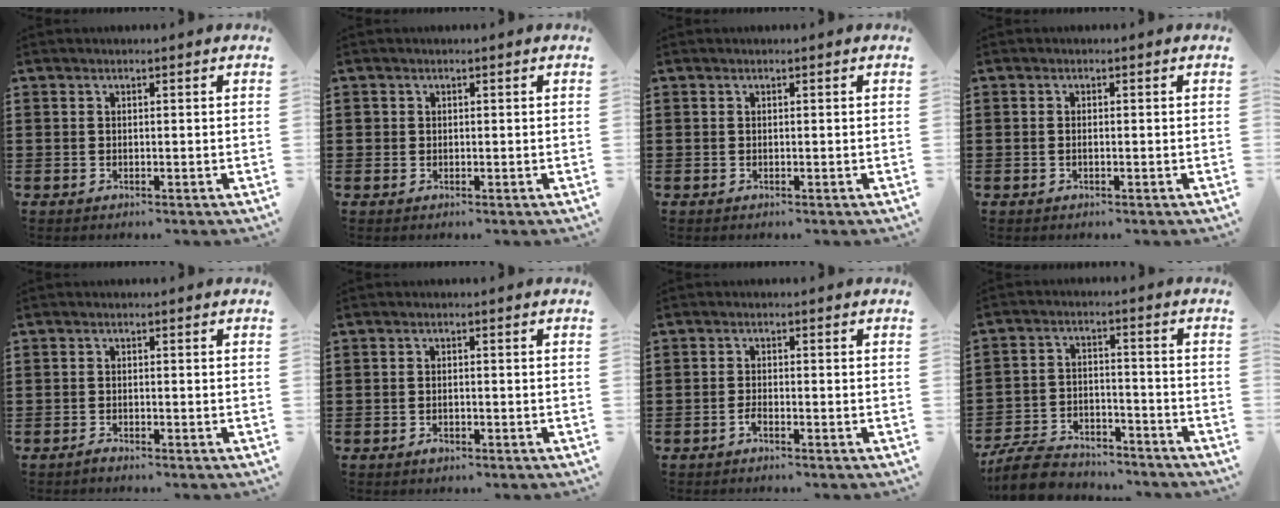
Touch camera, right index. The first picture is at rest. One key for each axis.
{"total": 0.7, "fx": 0.1, "fy": 0.7, "fz": 0.0, "tx": 0.001, "ty": 0.007, "tz": 0.002}
{"total": 0.0}
{"total": 0.6, "fx": -0.2, "fy": 0.2, "fz": 0.5, "tx": -0.012, "ty": -0.003, "tz": -0.002}
{"total": 0.8, "fx": -0.8, "fy": 0.1, "fz": 0.1, "tx": -0.005, "ty": -0.001, "tz": -0.016}
{"total": 1.3, "fx": -0.8, "fy": 0.6, "fz": 0.8, "tx": -0.017, "ty": -0.003, "tz": -0.014}
{"total": 1.4, "fx": -1.1, "fy": 0.2, "fz": 0.9, "tx": -0.019, "ty": -0.004, "tz": -0.019}
{"total": 7.7, "fx": -7.2, "fy": 1.6, "fz": 2.2, "tx": -0.050, "ty": 0.014, "tz": -0.140}